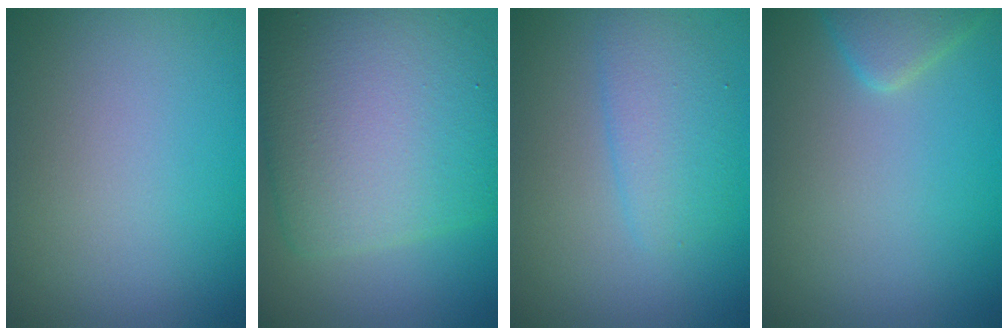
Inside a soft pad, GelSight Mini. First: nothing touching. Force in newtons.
{"total": 10.2, "press": 10.2, "slide": 0.4}
{"total": 2.8, "press": 2.8, "slide": 0.1}
{"total": 2.4, "press": 2.4, "slide": 0.1}